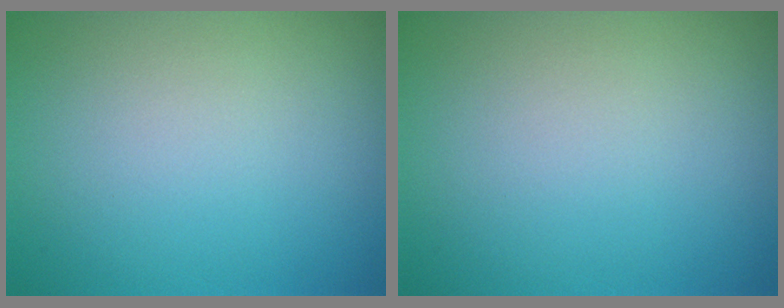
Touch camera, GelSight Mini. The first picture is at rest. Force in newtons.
{"total": 0.0}